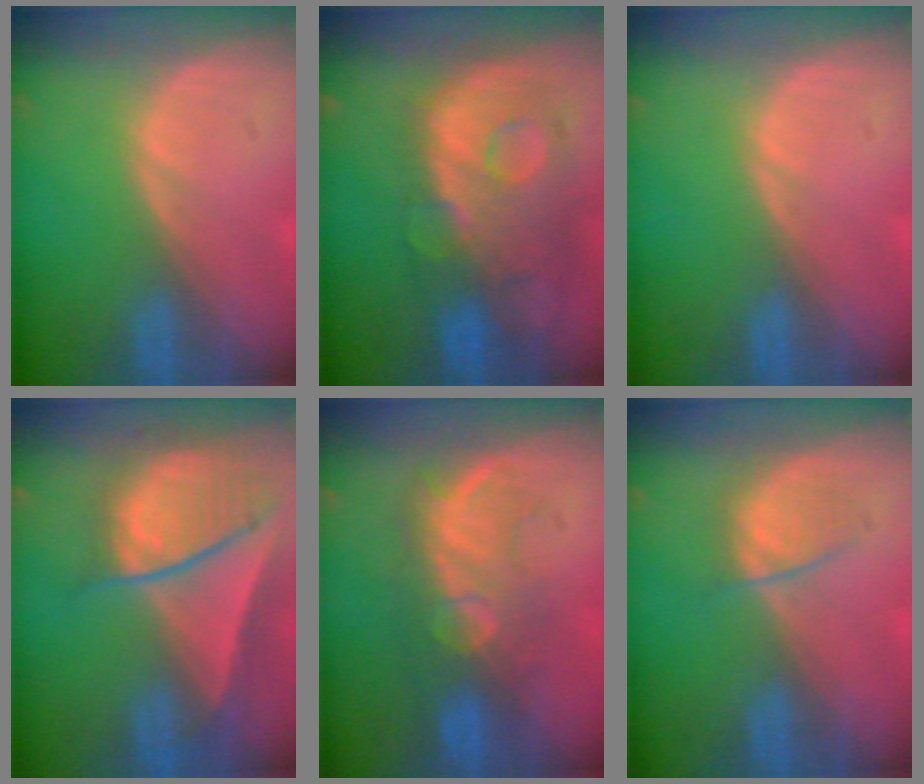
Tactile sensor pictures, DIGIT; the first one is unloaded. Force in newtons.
{"total": 11.6, "press": 9.8, "slide": 6.1}
{"total": 0.0}
{"total": 9.4, "press": 8.1, "slide": 4.7}
{"total": 8.4, "press": 8.0, "slide": 2.5}
{"total": 2.6, "press": 2.5, "slide": 0.5}